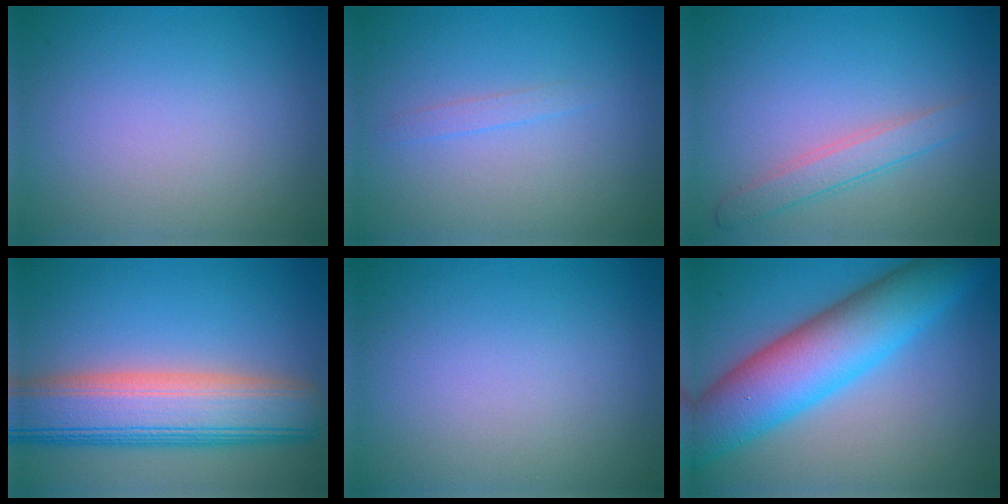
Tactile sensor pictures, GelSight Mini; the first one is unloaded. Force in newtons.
{"total": 0.8, "press": 0.8, "slide": 0.1}
{"total": 2.3, "press": 2.3, "slide": 0.1}
{"total": 9.7, "press": 9.7, "slide": 0.6}
{"total": 0.0}
{"total": 8.5, "press": 8.5, "slide": 0.6}